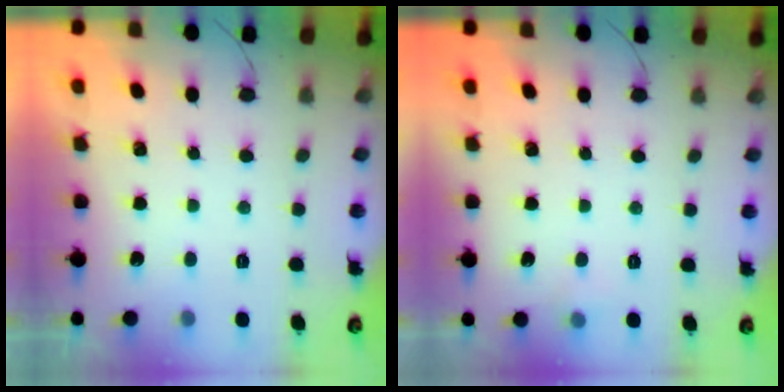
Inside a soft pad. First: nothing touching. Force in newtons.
{"total": 6.1, "press": 2.8, "slide": 5.5}